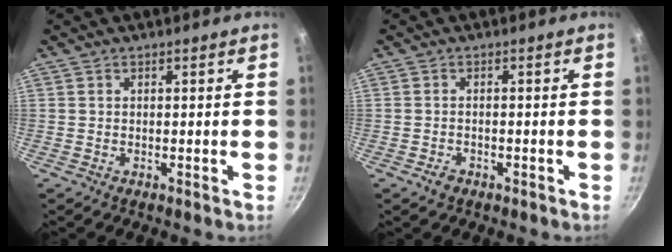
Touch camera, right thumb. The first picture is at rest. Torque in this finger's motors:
{"motor_torque": [0.10, -0.38, -0.19, -0.13, 0.01]}